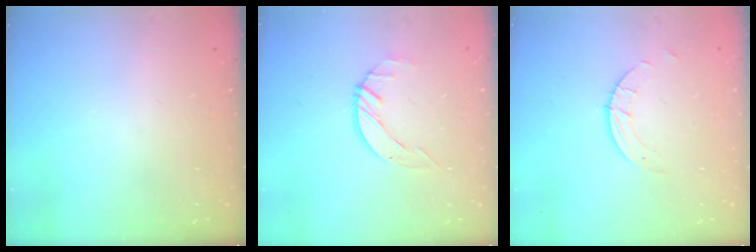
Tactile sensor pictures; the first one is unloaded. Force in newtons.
{"total": 3.3, "press": 3.2, "slide": 0.4}
{"total": 1.5, "press": 1.5, "slide": 0.1}